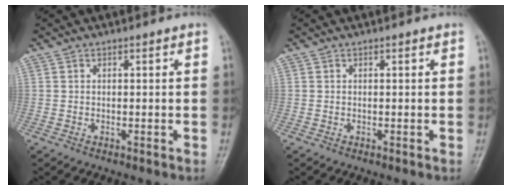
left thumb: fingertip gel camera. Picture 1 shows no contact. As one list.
[{"total": 0.0}]